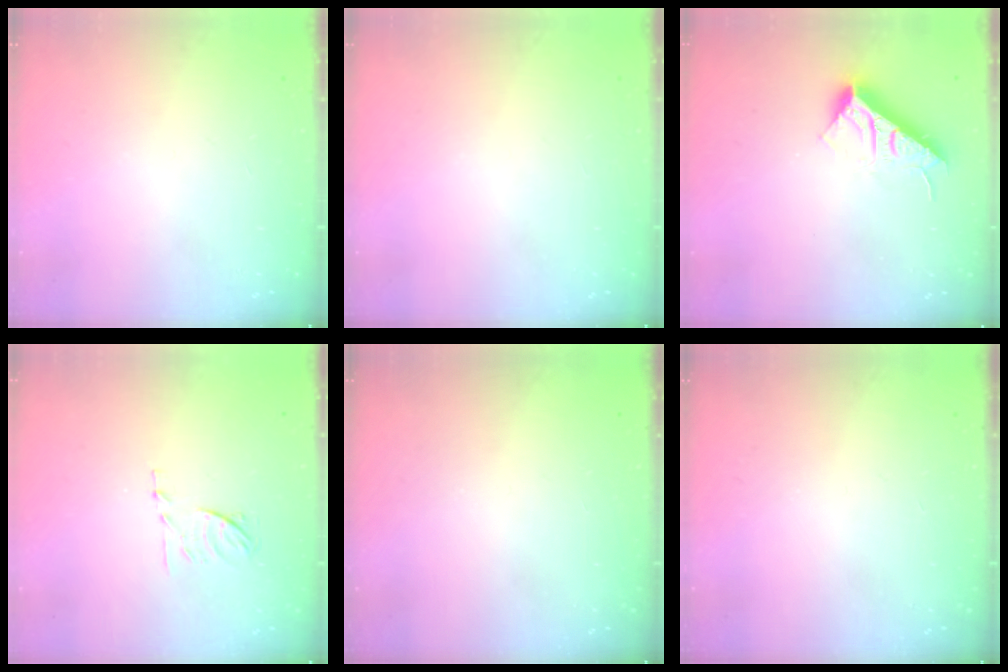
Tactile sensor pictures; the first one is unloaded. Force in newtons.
{"total": 0.0}
{"total": 14.2, "press": 14.1, "slide": 0.5}
{"total": 6.6, "press": 6.6, "slide": 0.9}
{"total": 0.0}
{"total": 0.0}